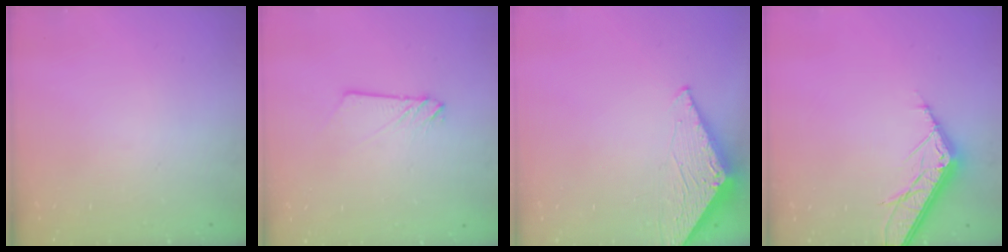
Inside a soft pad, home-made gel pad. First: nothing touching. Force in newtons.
{"total": 2.3, "press": 2.3, "slide": 0.2}
{"total": 2.8, "press": 2.8, "slide": 0.2}
{"total": 11.4, "press": 11.4, "slide": 0.1}